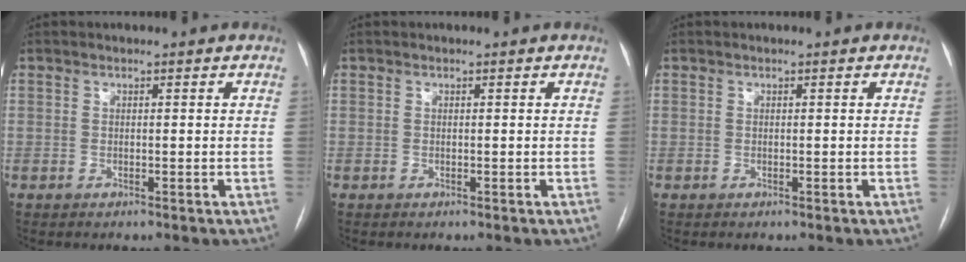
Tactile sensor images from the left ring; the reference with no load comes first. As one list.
[{"total": 0.0}, {"total": 0.0}]